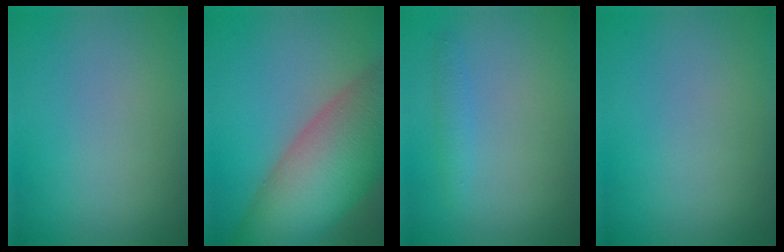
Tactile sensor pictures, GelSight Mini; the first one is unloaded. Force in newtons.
{"total": 13.2, "press": 13.2, "slide": 0.8}
{"total": 1.1, "press": 1.1, "slide": 0.1}
{"total": 0.0}